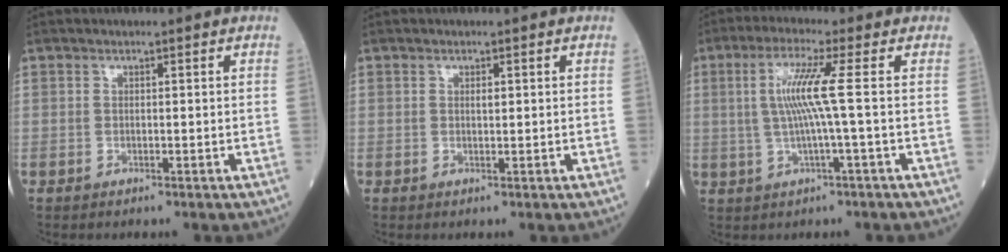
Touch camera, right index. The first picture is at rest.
{"total": 0.7, "force": [0.2, 0.2, 0.7], "torque": [-0.012, -0.001, 0.003]}
{"total": 6.7, "force": [0.5, -1.2, 6.6], "torque": [-0.137, 0.005, 0.013]}